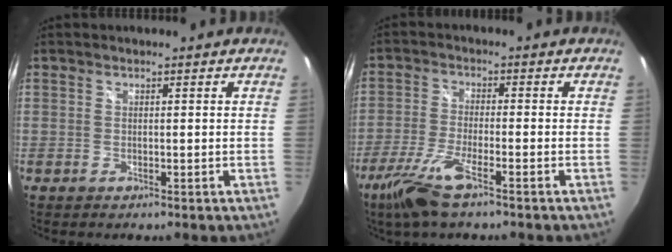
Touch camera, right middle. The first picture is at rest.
{"total": 8.8, "force": [-5.7, 1.3, 6.6], "torque": [-0.155, -0.019, -0.114]}